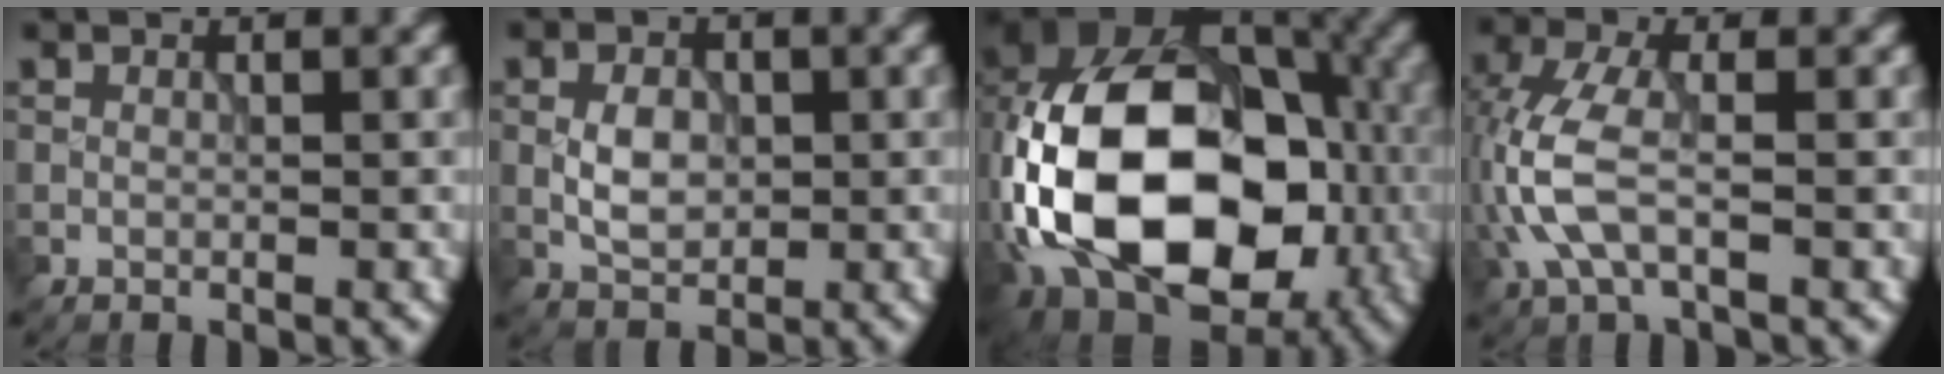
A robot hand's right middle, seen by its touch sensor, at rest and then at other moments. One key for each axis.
{"total": 3.1, "fx": -0.1, "fy": 2.1, "fz": 2.3, "tx": -0.044, "ty": 0.001, "tz": -0.002}
{"total": 19.6, "fx": -3.2, "fy": 13.5, "fz": 13.8, "tx": -0.278, "ty": -0.003, "tz": -0.051}
{"total": 5.5, "fx": -1.2, "fy": 2.4, "fz": 4.7, "tx": -0.124, "ty": 0.006, "tz": -0.029}